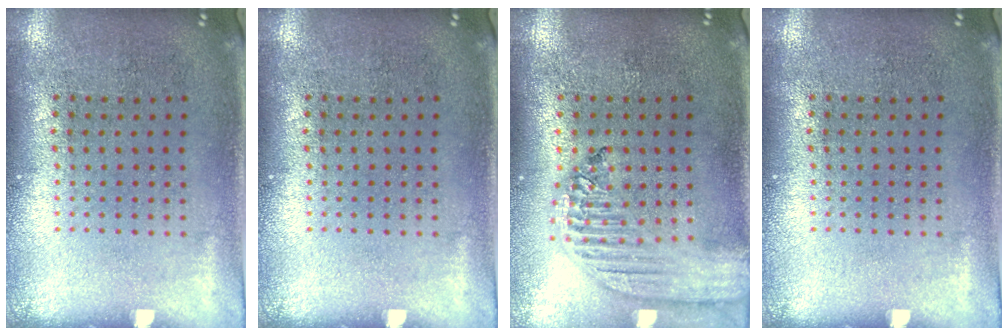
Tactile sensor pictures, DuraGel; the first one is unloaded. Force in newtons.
{"total": 0.0}
{"total": 2.2, "press": 1.9, "slide": 1.1}
{"total": 0.0}